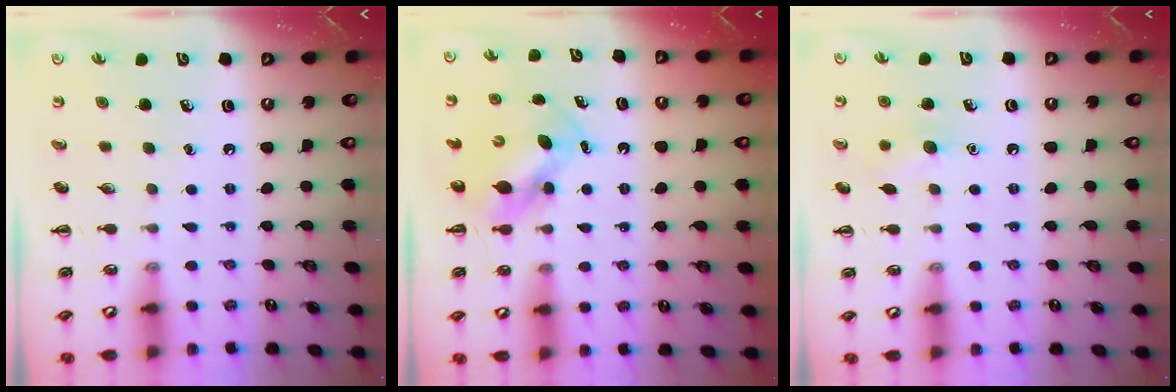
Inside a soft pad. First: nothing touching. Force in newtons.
{"total": 6.0, "press": 5.9, "slide": 1.0}
{"total": 6.2, "press": 6.0, "slide": 1.5}